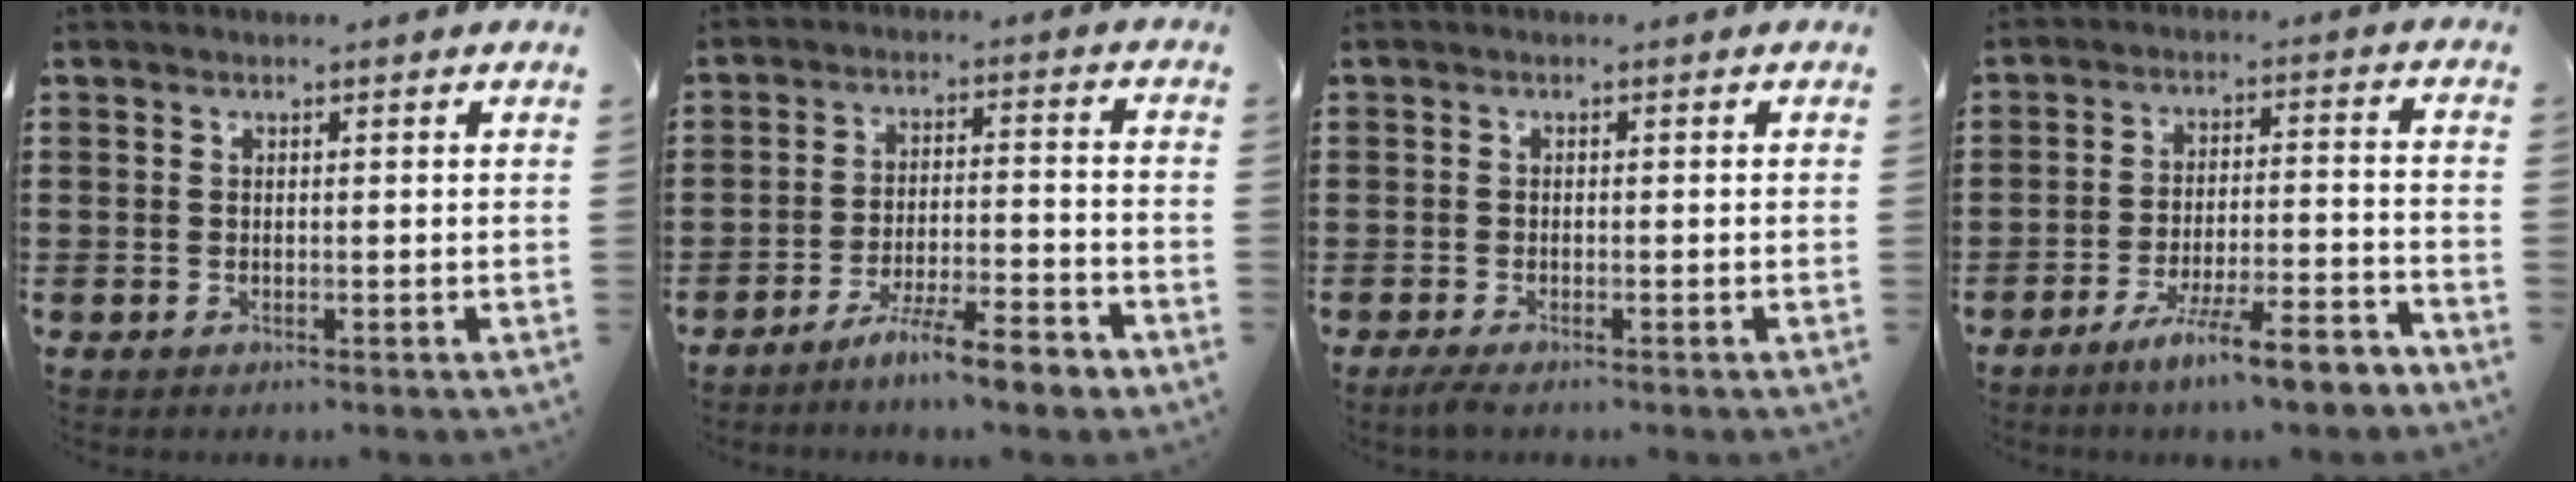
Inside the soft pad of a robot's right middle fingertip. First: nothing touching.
{"total": 7.3, "force": [-6.1, 0.3, 3.9], "torque": [-0.072, -0.006, -0.115]}
{"total": 1.2, "force": [-0.9, 0.1, 0.8], "torque": [-0.021, -0.007, -0.017]}
{"total": 8.6, "force": [-7.1, 0.4, 4.9], "torque": [-0.077, 0.003, -0.128]}